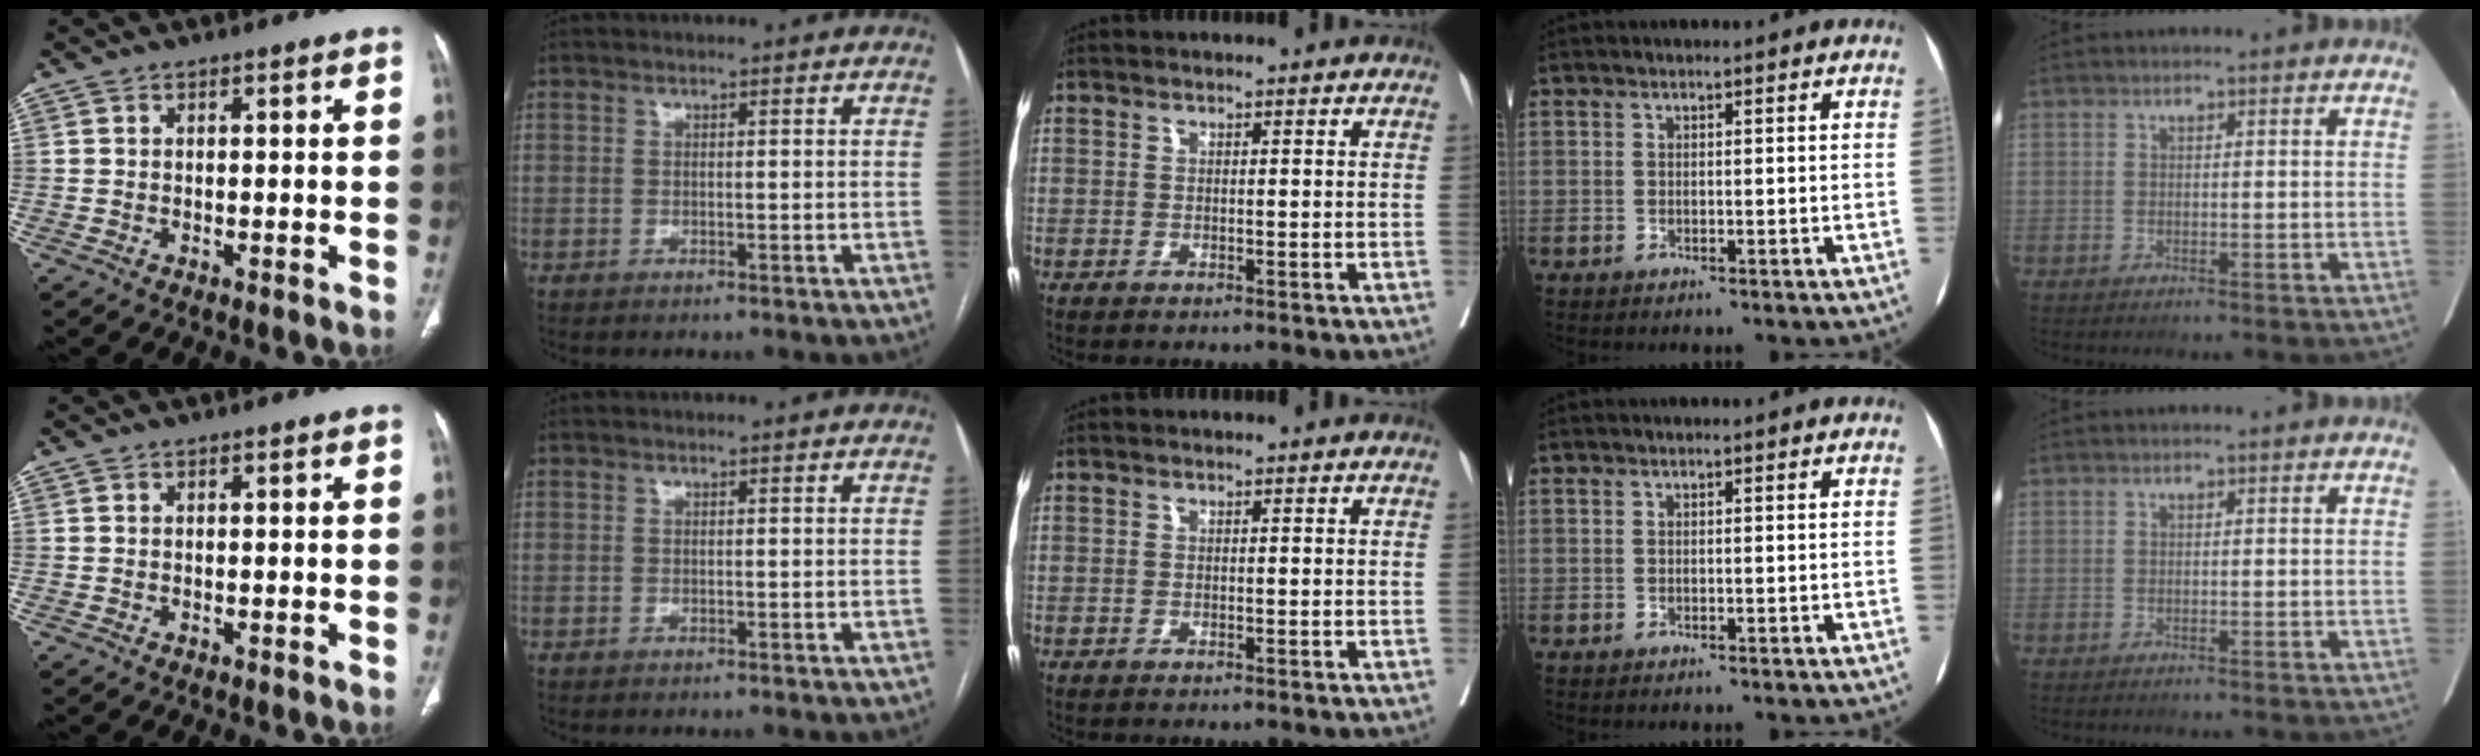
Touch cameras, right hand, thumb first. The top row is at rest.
{}